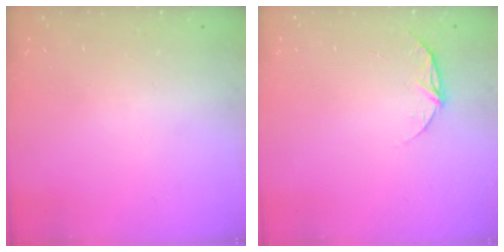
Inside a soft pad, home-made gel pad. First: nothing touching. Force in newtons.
{"total": 6.6, "press": 6.5, "slide": 0.6}